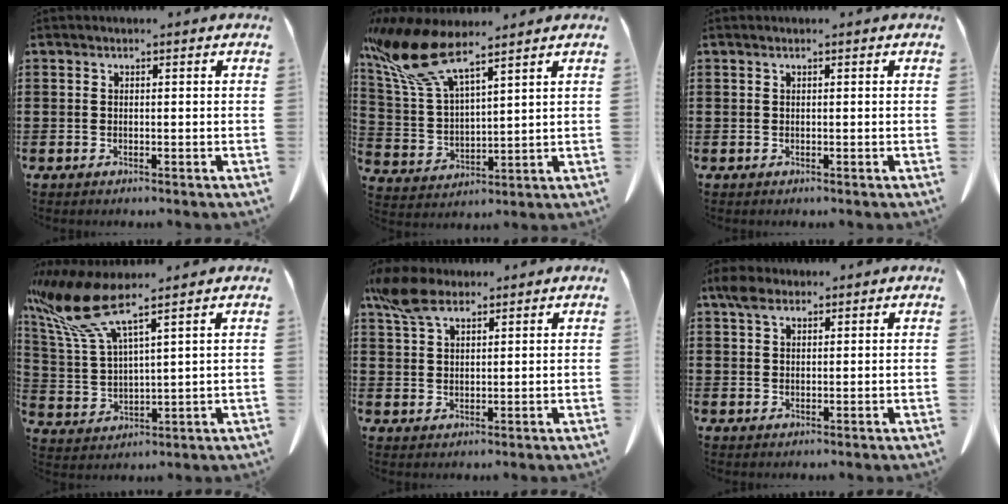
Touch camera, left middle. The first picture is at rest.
{"total": 11.8, "force": [8.2, 3.3, 7.8], "torque": [-0.195, -0.035, 0.144]}
{"total": 0.0}
{"total": 10.8, "force": [7.6, 2.1, 7.4], "torque": [-0.189, -0.038, 0.130]}
{"total": 6.3, "force": [4.4, 2.8, 3.5], "torque": [-0.083, 0.001, 0.084]}
{"total": 3.3, "force": [2.2, 1.8, 1.8], "torque": [-0.042, 0.008, 0.041]}